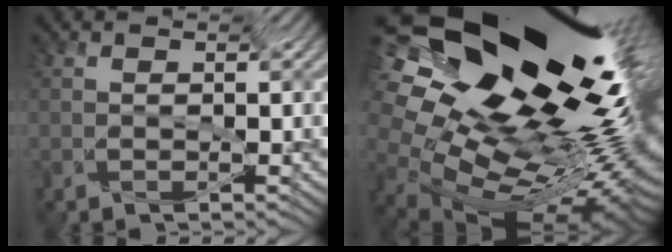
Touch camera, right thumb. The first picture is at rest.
{"total": 15.4, "force": [3.0, 10.0, 11.4], "torque": [-0.238, 0.007, 0.043]}